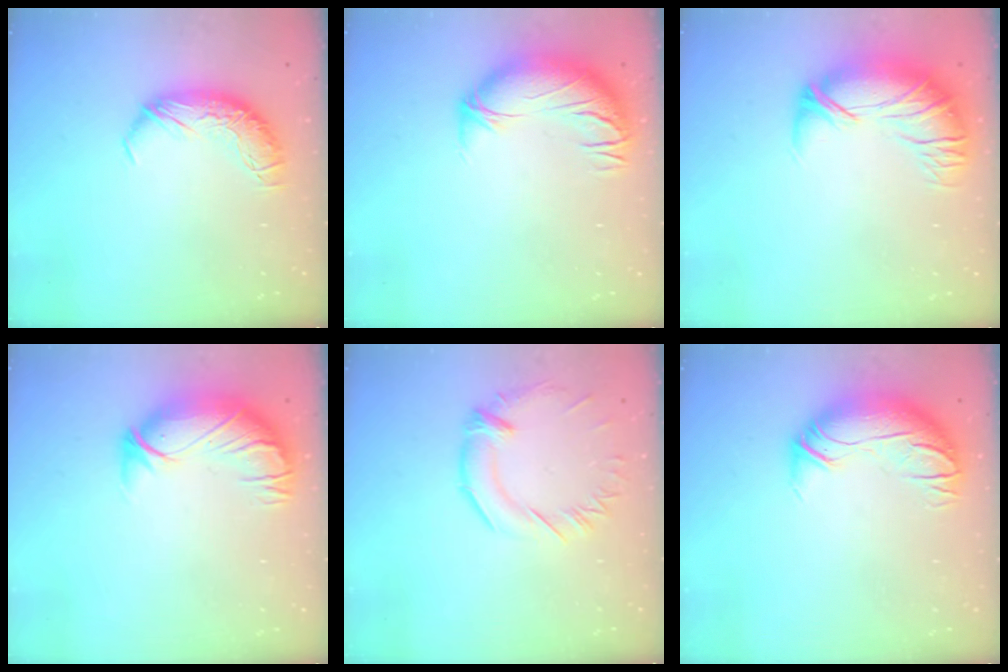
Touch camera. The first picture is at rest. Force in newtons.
{"total": 2.4, "press": 1.1, "slide": 2.1}
{"total": 2.9, "press": 0.6, "slide": 2.9}
{"total": 3.0, "press": 0.2, "slide": 2.9}
{"total": 1.2, "press": 0.6, "slide": 1.1}
{"total": 3.0, "press": 0.4, "slide": 2.9}